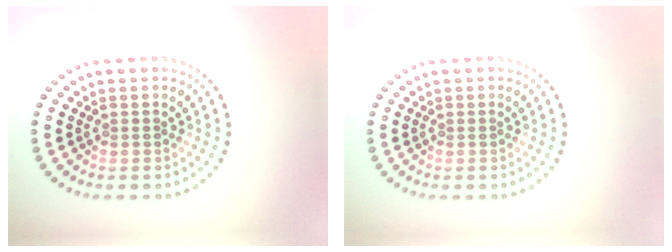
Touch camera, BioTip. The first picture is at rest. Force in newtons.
{"total": 0.0}